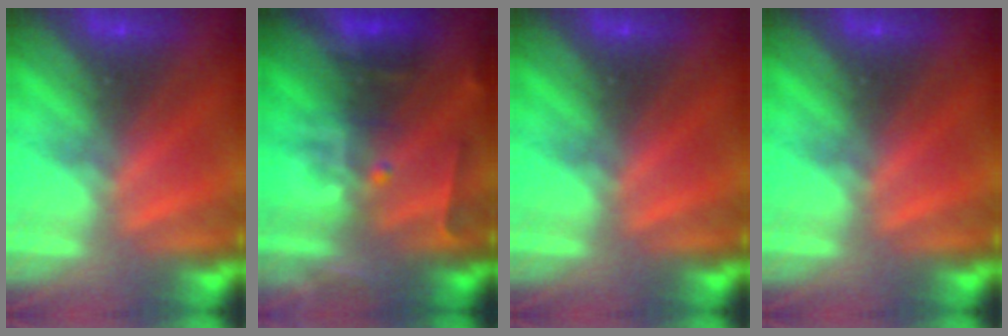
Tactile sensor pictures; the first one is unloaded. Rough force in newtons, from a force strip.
{"total": 2.9}
{"total": 0.0}
{"total": 0.0}